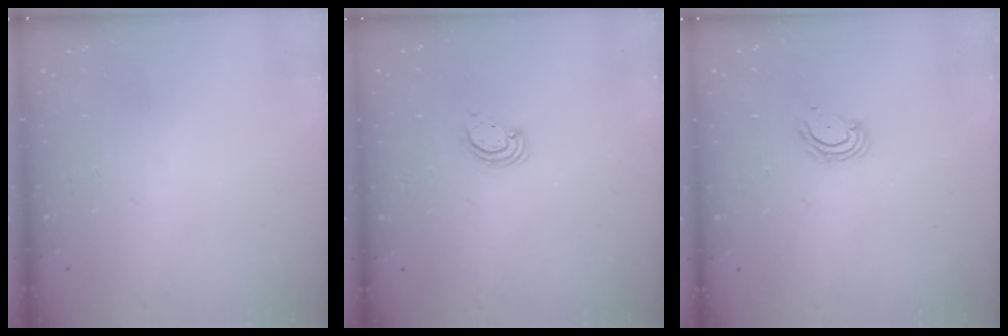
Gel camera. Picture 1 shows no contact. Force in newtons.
{"total": 2.6, "press": 2.6, "slide": 0.2}
{"total": 4.1, "press": 4.1, "slide": 0.4}